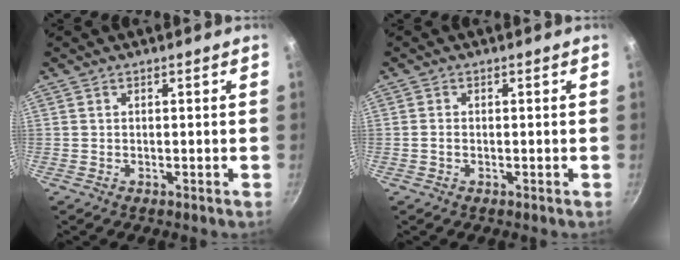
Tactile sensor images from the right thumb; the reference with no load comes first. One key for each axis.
{"total": 1.0, "fx": -0.3, "fy": 0.7, "fz": 0.6, "tx": -0.011, "ty": 0.004, "tz": -0.005}